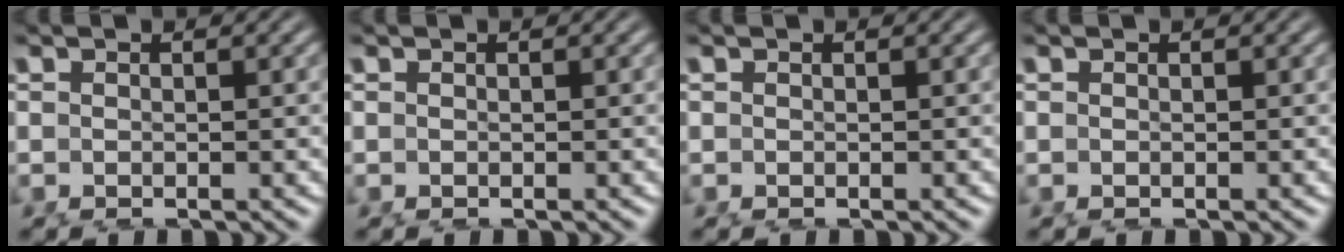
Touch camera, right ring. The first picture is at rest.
{"total": 0.0}
{"total": 0.0}
{"total": 0.0}